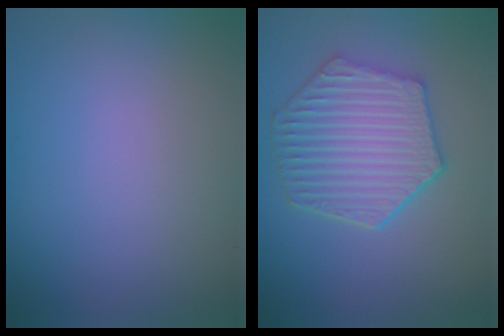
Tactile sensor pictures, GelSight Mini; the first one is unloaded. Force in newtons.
{"total": 6.1, "press": 4.9, "slide": 3.7}